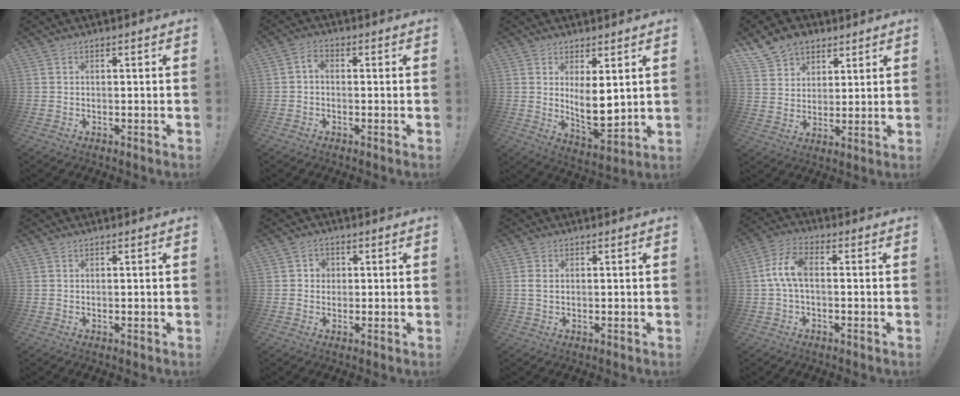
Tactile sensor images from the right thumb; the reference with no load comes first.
{"total": 2.4, "force": [-0.6, 1.5, 1.7], "torque": [-0.036, 0.012, -0.011]}
{"total": 9.3, "force": [2.2, 4.1, 8.0], "torque": [-0.124, -0.033, 0.046]}
{"total": 10.5, "force": [6.9, 7.4, 2.8], "torque": [-0.053, -0.040, 0.139]}
{"total": 0.0}
{"total": 3.0, "force": [0.2, 2.9, 0.9], "torque": [-0.013, 0.003, 0.002]}
{"total": 1.7, "force": [0.3, 1.1, 1.4], "torque": [-0.026, 0.003, 0.006]}
{"total": 8.3, "force": [0.1, 4.1, 7.2], "torque": [-0.151, 0.007, 0.007]}